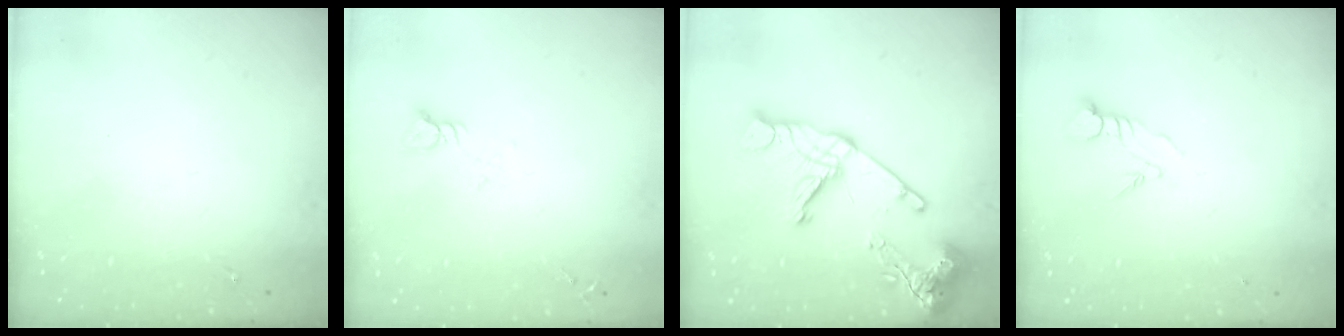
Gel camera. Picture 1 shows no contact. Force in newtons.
{"total": 3.8, "press": 3.8, "slide": 0.4}
{"total": 20.1, "press": 20.0, "slide": 2.3}
{"total": 3.8, "press": 3.8, "slide": 0.2}